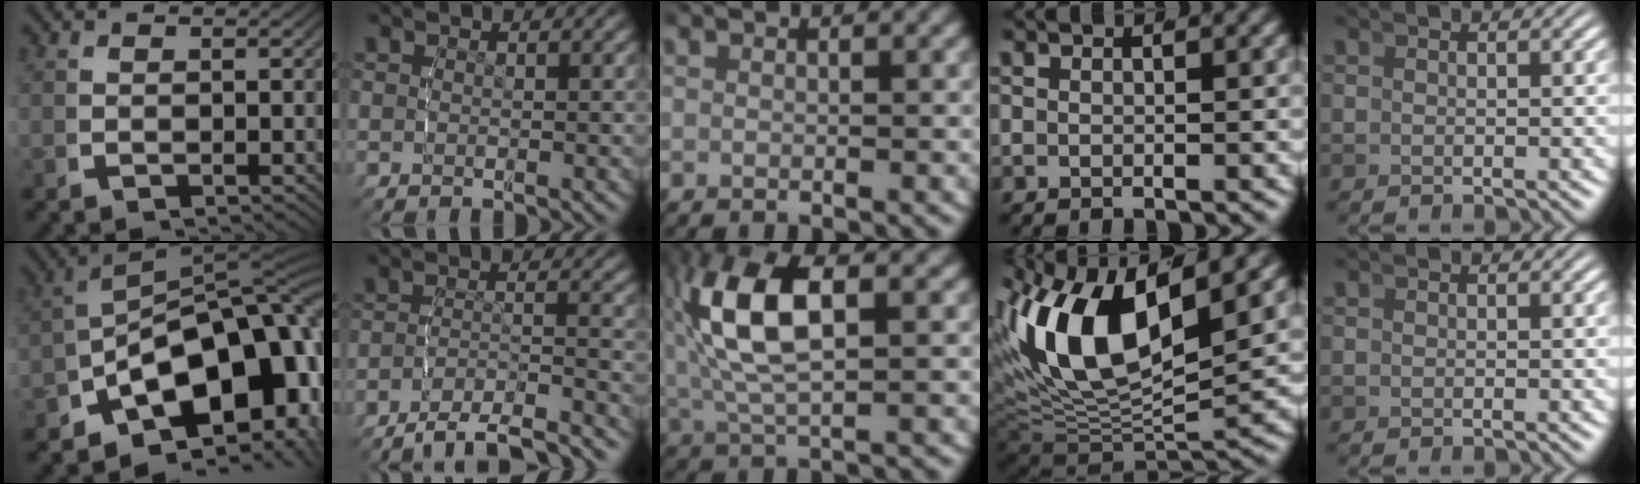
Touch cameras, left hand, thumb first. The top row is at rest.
{"thumb": {"total": 20.5, "force": [-2.5, 12.4, 16.2], "torque": [-0.253, -0.047, -0.026]}, "index": {"total": 10.1, "force": [-9.5, 2.0, 2.8], "torque": [-0.022, -0.019, -0.148]}, "middle": {"total": 9.1, "force": [1.8, 4.1, 7.9], "torque": [-0.178, 0.001, 0.034]}, "ring": {"total": 13.1, "force": [2.3, 7.5, 10.5], "torque": [-0.225, -0.021, 0.047]}}